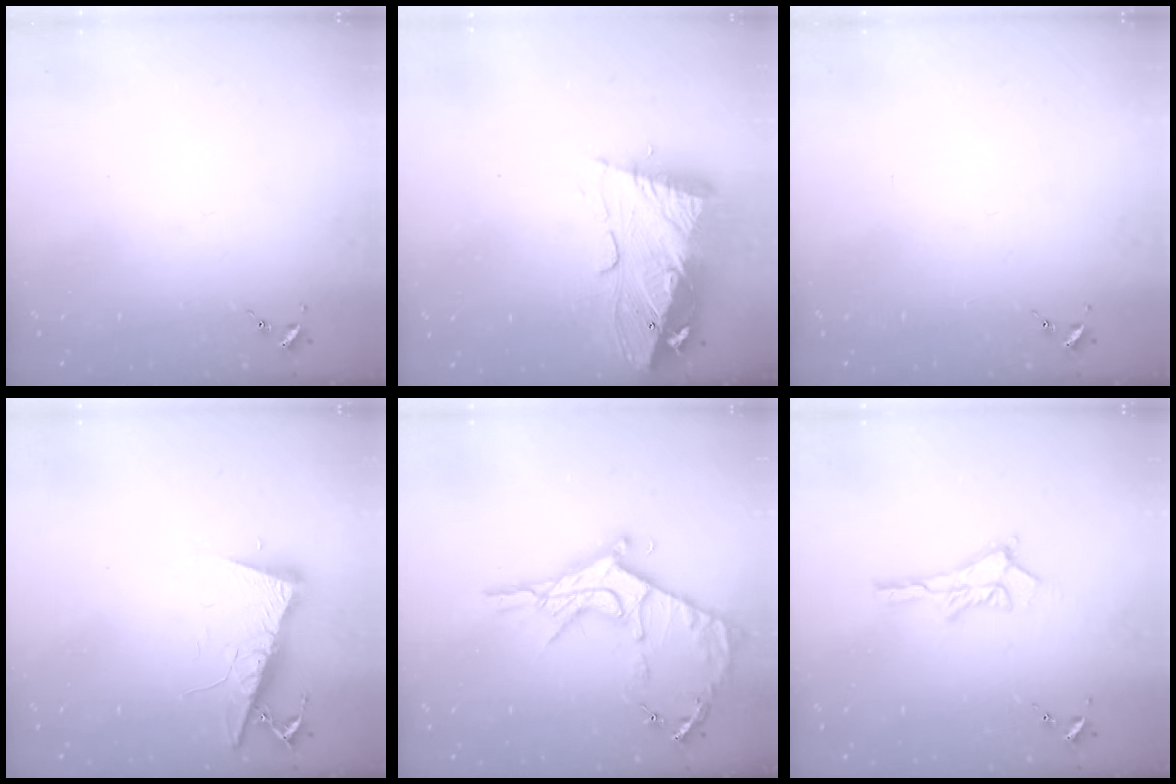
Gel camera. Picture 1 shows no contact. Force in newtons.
{"total": 14.6, "press": 14.5, "slide": 1.7}
{"total": 0.0}
{"total": 9.5, "press": 9.4, "slide": 1.1}
{"total": 18.3, "press": 18.2, "slide": 1.5}
{"total": 11.5, "press": 11.4, "slide": 1.0}